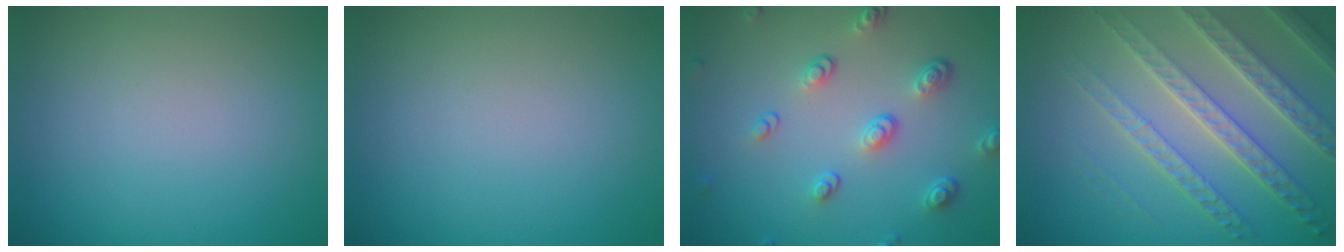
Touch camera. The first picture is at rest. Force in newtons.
{"total": 0.0}
{"total": 3.6, "press": 2.7, "slide": 2.4}
{"total": 7.7, "press": 5.3, "slide": 5.6}